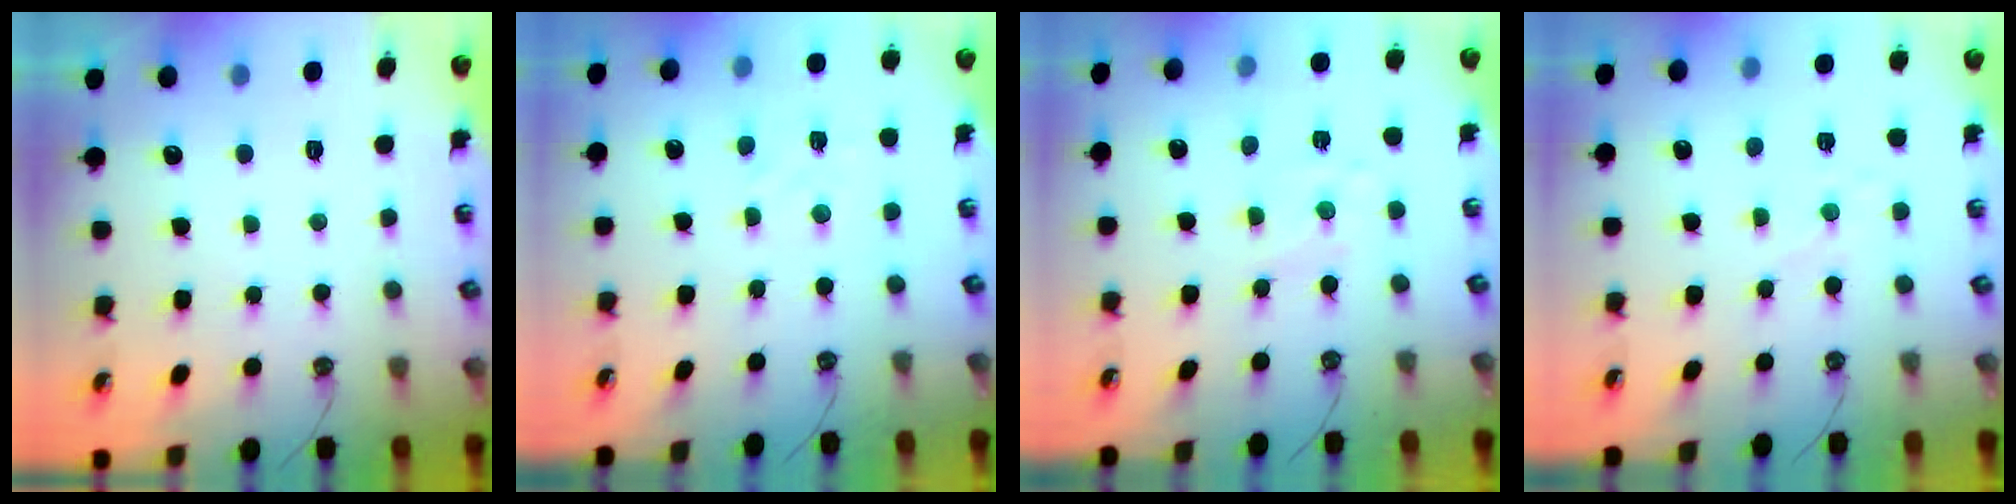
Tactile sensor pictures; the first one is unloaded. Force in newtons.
{"total": 2.8, "press": 2.8, "slide": 0.4}
{"total": 2.0, "press": 2.0, "slide": 0.3}
{"total": 2.7, "press": 2.7, "slide": 0.4}